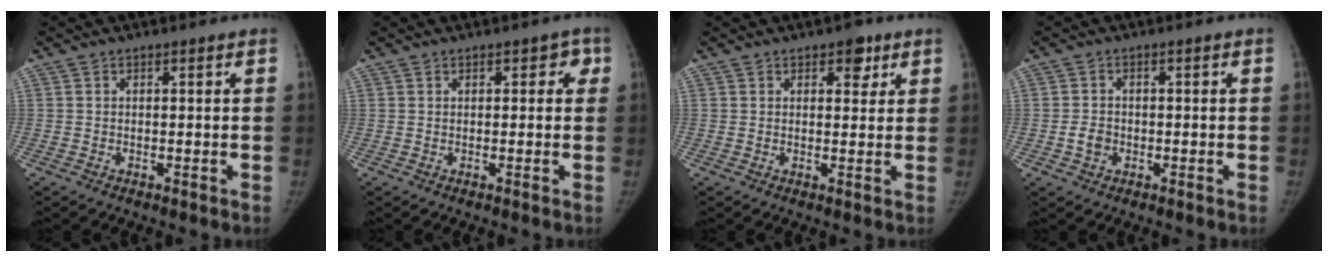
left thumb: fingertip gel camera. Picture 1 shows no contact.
{"total": 2.1, "force": [0.6, 1.5, 1.4], "torque": [0.011, 0.005, -0.002]}
{"total": 3.7, "force": [2.0, 2.3, 2.1], "torque": [-0.001, -0.007, 0.022]}
{"total": 2.8, "force": [-0.9, 2.4, 1.3], "torque": [-0.015, 0.007, -0.018]}